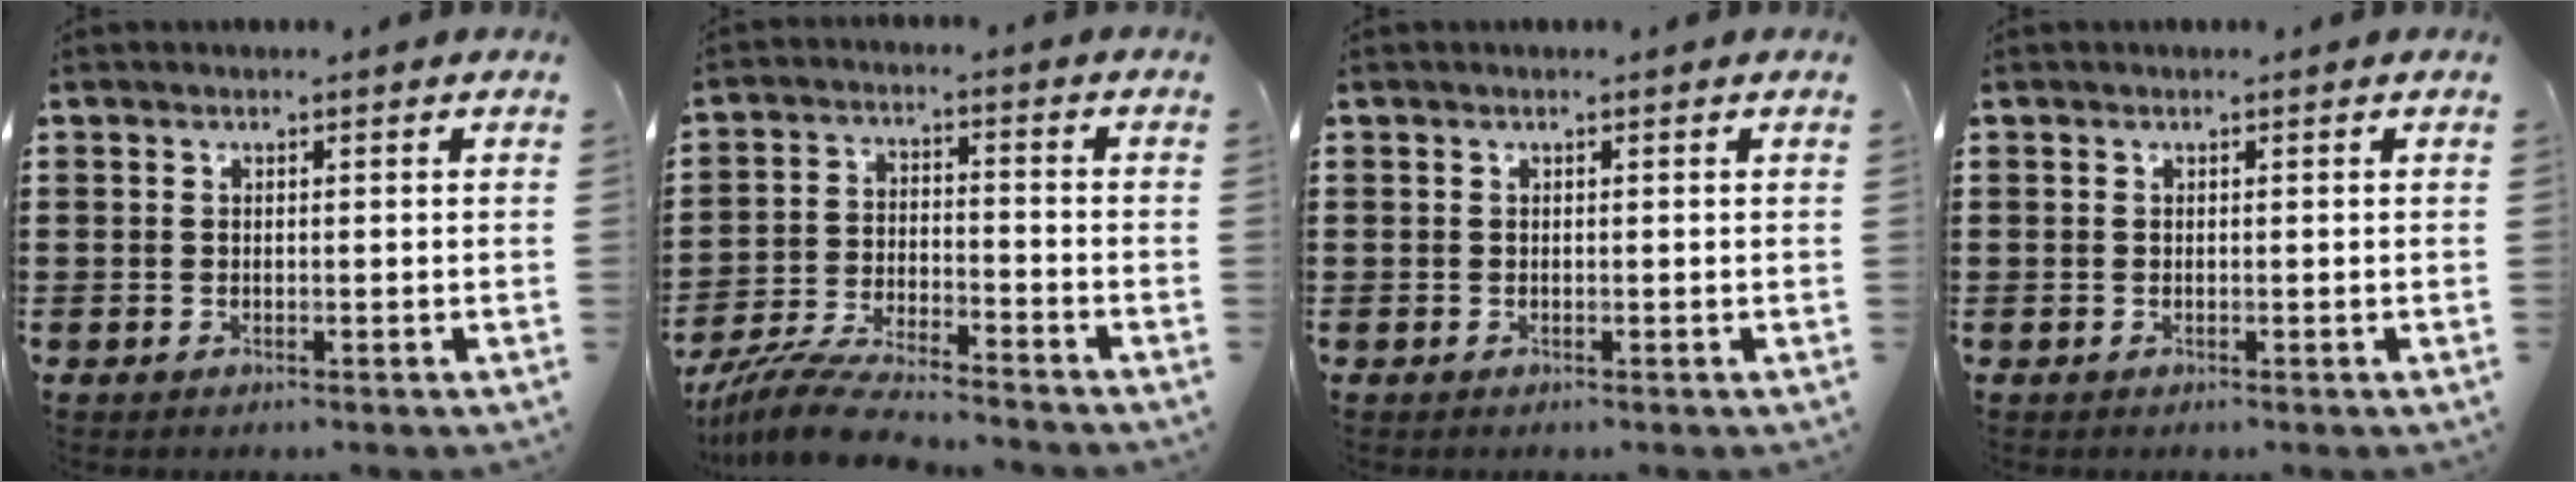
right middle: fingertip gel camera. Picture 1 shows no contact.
{"total": 7.9, "force": [-7.4, 0.6, 2.8], "torque": [-0.061, 0.005, -0.146]}
{"total": 0.0}
{"total": 0.0}